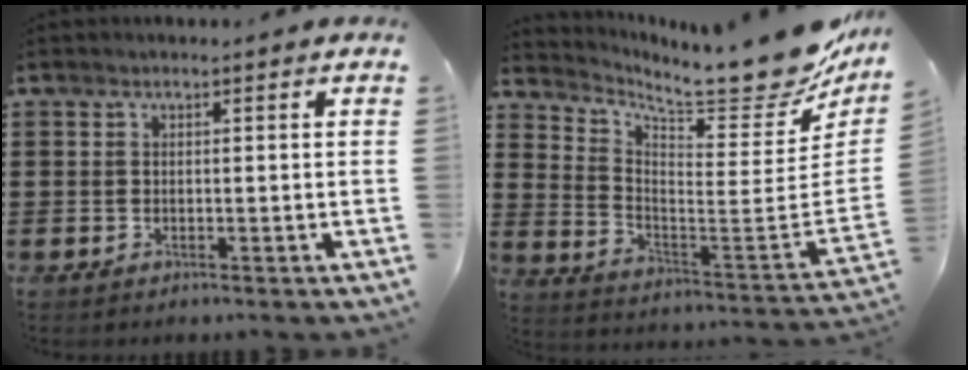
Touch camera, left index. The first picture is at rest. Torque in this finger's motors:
{"motor_torque": [2.14, 0.00, 0.00, -0.03]}